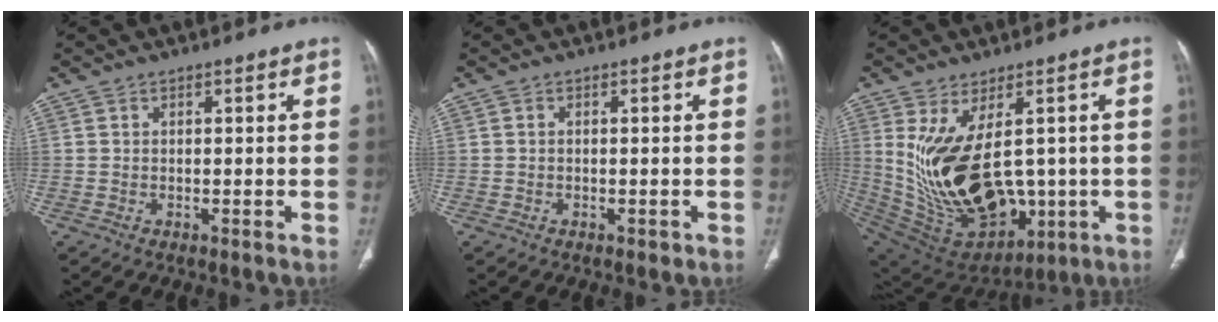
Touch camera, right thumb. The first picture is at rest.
{"total": 0.8, "force": [-0.3, 0.5, 0.5], "torque": [-0.006, 0.000, -0.004]}
{"total": 21.9, "force": [0.6, 12.5, 18.0], "torque": [-0.326, -0.020, 0.061]}